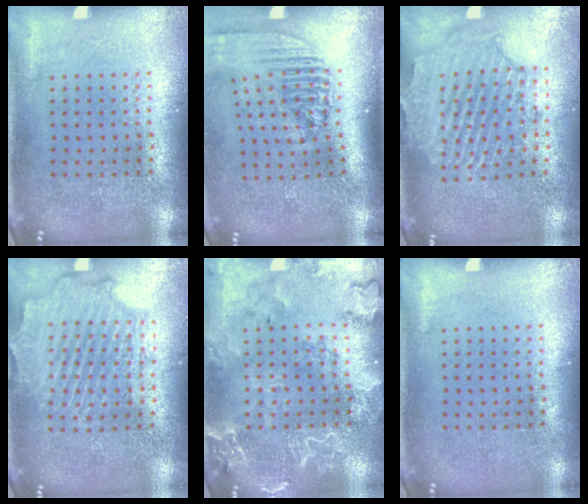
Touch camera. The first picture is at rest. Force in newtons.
{"total": 2.1, "press": 1.7, "slide": 1.3}
{"total": 2.3, "press": 2.1, "slide": 0.7}
{"total": 2.1, "press": 2.1, "slide": 0.5}
{"total": 2.5, "press": 2.4, "slide": 0.8}
{"total": 0.0}